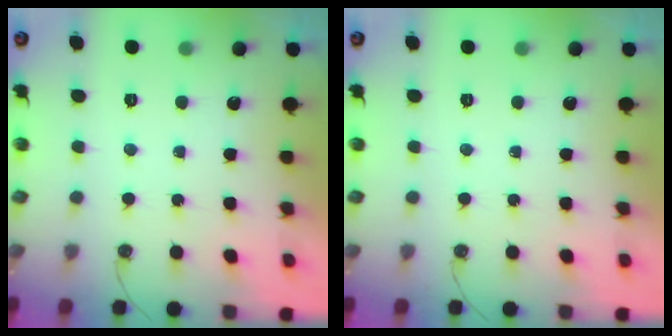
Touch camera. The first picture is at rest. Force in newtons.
{"total": 0.0}